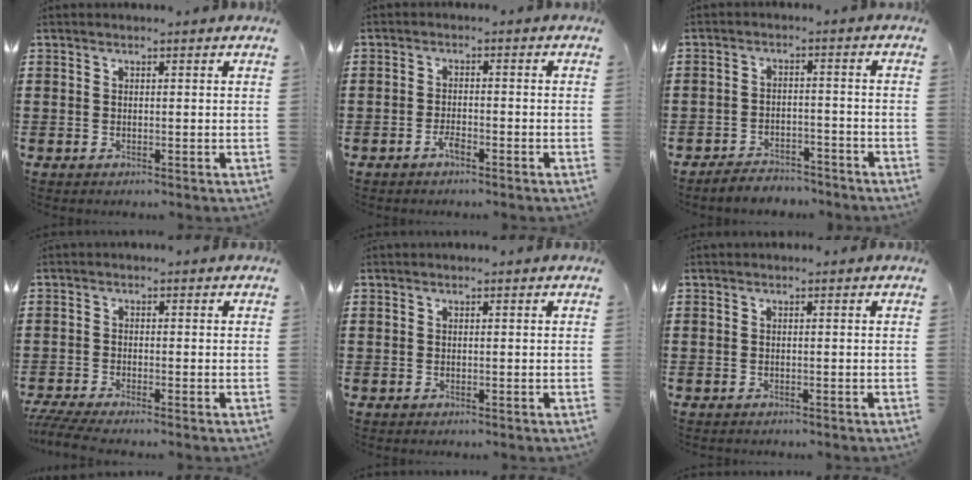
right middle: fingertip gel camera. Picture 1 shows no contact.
{"total": 2.0, "force": [-1.4, 0.5, 1.3], "torque": [-0.032, -0.002, -0.029]}
{"total": 3.5, "force": [-3.5, 0.6, -0.1], "torque": [-0.005, 0.004, -0.074]}
{"total": 2.5, "force": [-2.2, 0.0, 1.3], "torque": [-0.035, -0.007, -0.046]}
{"total": 0.0}
{"total": 0.0}